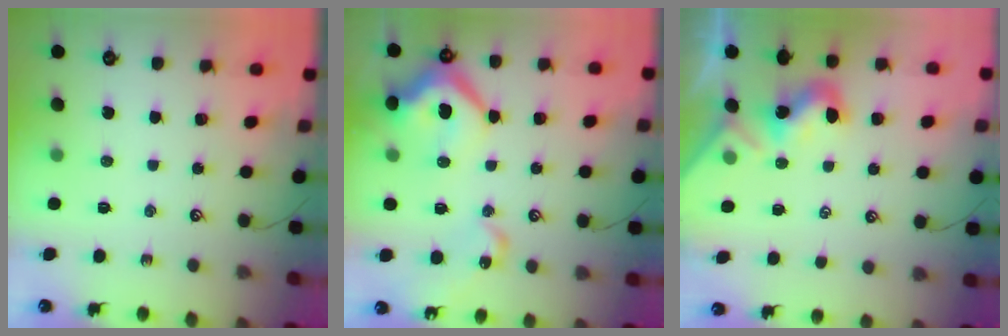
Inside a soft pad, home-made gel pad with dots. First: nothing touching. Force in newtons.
{"total": 18.6, "press": 18.5, "slide": 2.2}
{"total": 1.8, "press": 1.8, "slide": 0.5}